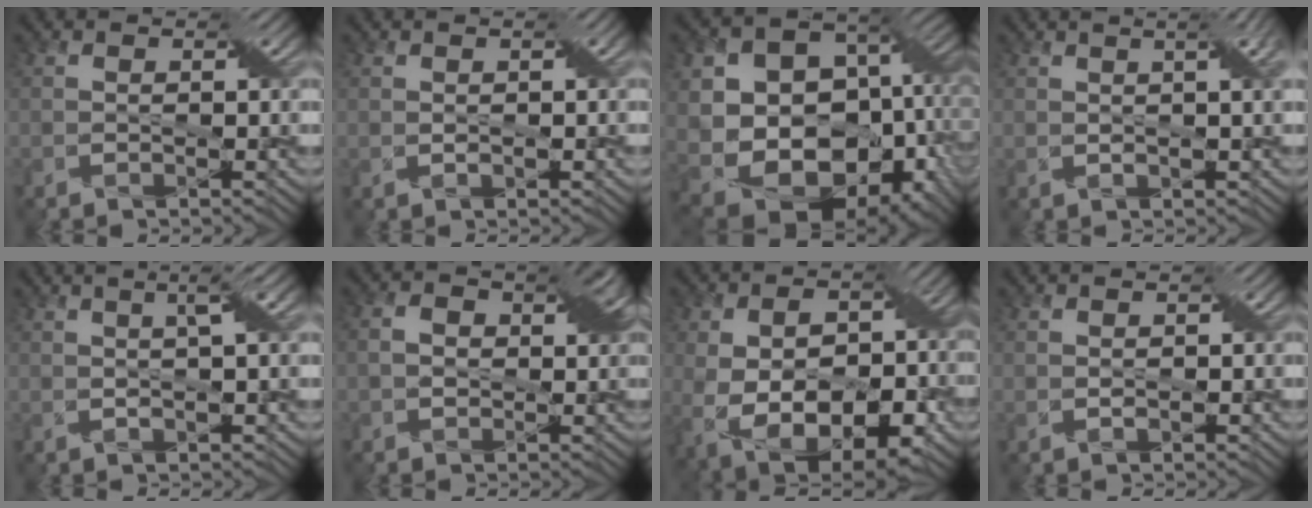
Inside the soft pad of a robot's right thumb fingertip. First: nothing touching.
{"total": 1.5, "force": [0.4, 0.5, 1.4], "torque": [-0.027, 0.005, 0.010]}
{"total": 20.1, "force": [-0.9, 15.5, 12.7], "torque": [-0.204, -0.026, 0.020]}
{"total": 4.9, "force": [1.9, 1.2, 4.4], "torque": [-0.058, 0.017, 0.020]}
{"total": 3.1, "force": [1.0, 0.3, 2.9], "torque": [-0.058, 0.009, 0.020]}
{"total": 4.6, "force": [0.3, 3.2, 3.3], "torque": [-0.059, 0.005, 0.002]}
{"total": 16.5, "force": [-4.4, 10.1, 12.2], "torque": [-0.220, -0.034, -0.047]}
{"total": 1.2, "force": [0.1, 0.7, 0.9], "torque": [-0.018, 0.001, 0.005]}